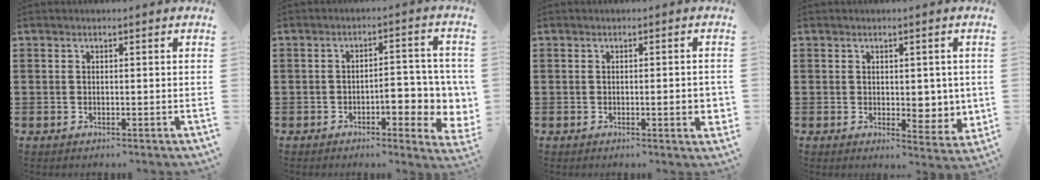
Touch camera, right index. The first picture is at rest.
{"total": 6.9, "force": [-1.8, 2.8, 6.0], "torque": [-0.071, -0.006, -0.037]}
{"total": 3.2, "force": [-0.5, 0.6, 3.1], "torque": [-0.041, -0.005, -0.010]}
{"total": 4.2, "force": [0.8, 3.0, 2.8], "torque": [-0.036, 0.002, 0.011]}